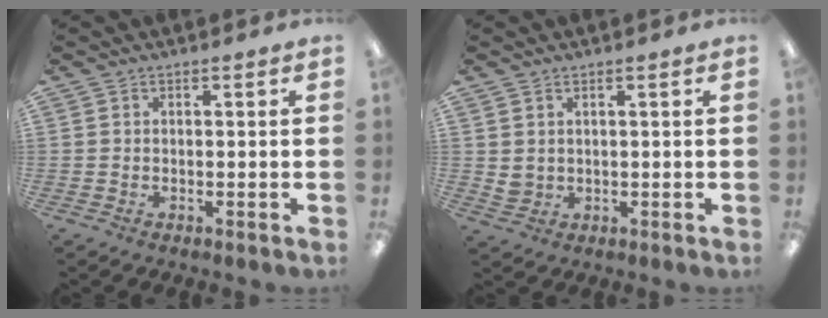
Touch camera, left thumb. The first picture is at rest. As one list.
[{"total": 2.6, "force": [1.3, 2.1, 0.7], "torque": [-0.008, -0.002, 0.024]}]